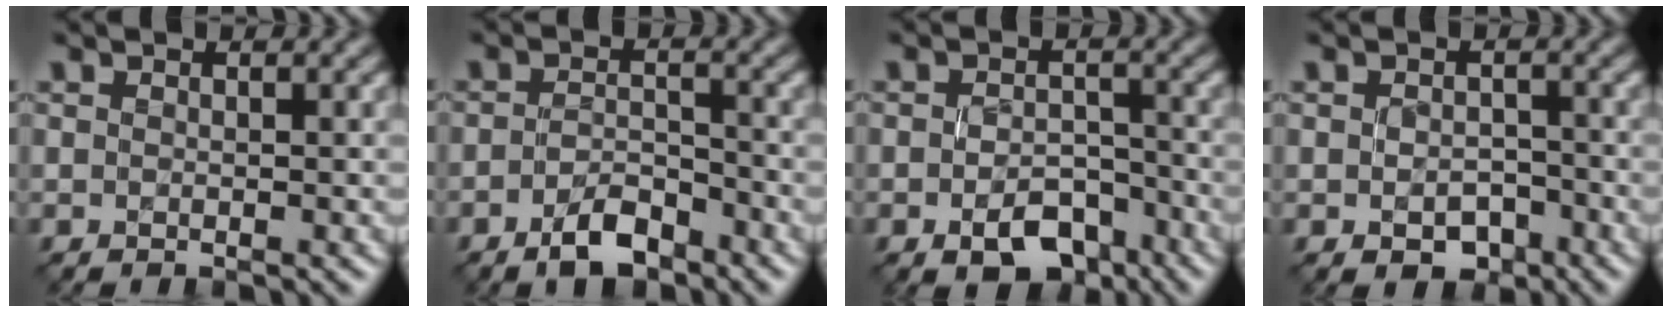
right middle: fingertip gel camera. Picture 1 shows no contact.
{"total": 3.7, "force": [-2.4, 1.5, 2.3], "torque": [-0.040, 0.005, -0.047]}
{"total": 5.1, "force": [-2.8, 2.9, 3.2], "torque": [-0.049, -0.005, -0.042]}
{"total": 2.8, "force": [-1.2, 1.9, 1.7], "torque": [-0.023, -0.005, -0.016]}